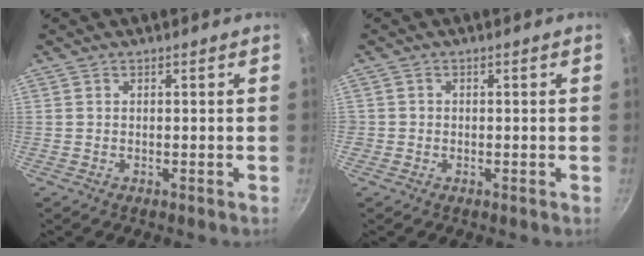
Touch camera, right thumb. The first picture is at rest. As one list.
[{"total": 1.1, "force": [-0.2, 1.1, 0.1], "torque": [0.002, 0.004, -0.003]}]